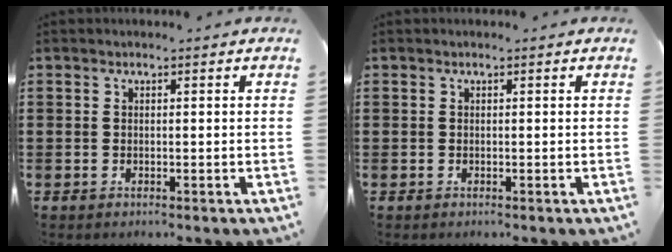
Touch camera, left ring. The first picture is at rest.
{"total": 0.0}